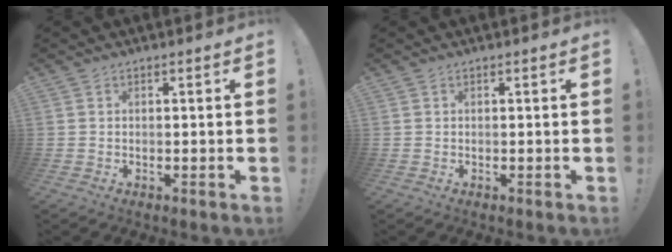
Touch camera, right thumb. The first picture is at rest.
{"total": 0.0}